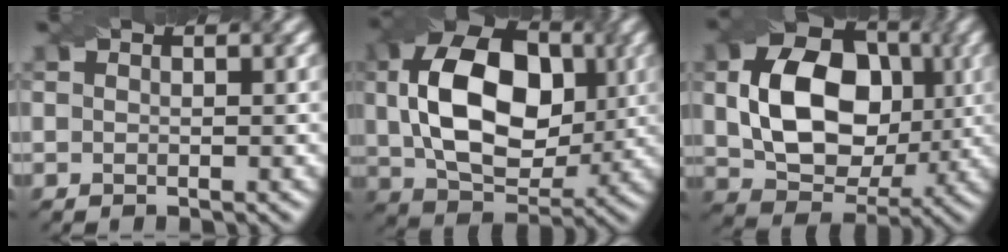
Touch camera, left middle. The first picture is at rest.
{"total": 12.9, "force": [1.4, 8.5, 9.6], "torque": [-0.186, 0.005, 0.030]}
{"total": 10.4, "force": [0.9, 7.6, 7.1], "torque": [-0.144, 0.000, 0.024]}